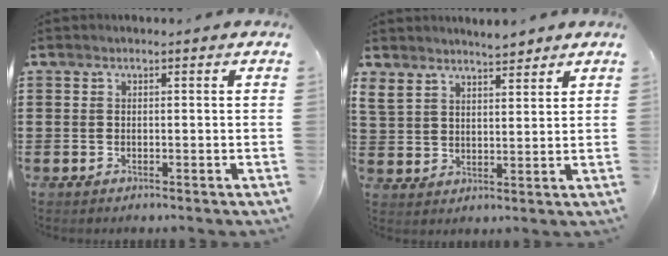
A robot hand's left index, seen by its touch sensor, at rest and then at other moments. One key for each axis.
{"total": 5.2, "fx": 4.9, "fy": 1.6, "fz": 0.8, "tx": -0.034, "ty": -0.012, "tz": 0.093}